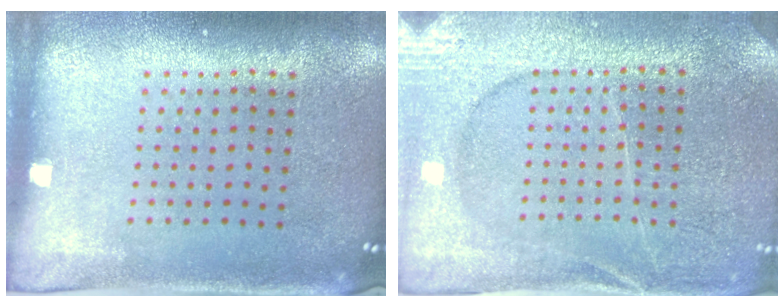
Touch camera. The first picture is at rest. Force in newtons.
{"total": 3.4, "press": 3.4, "slide": 0.7}